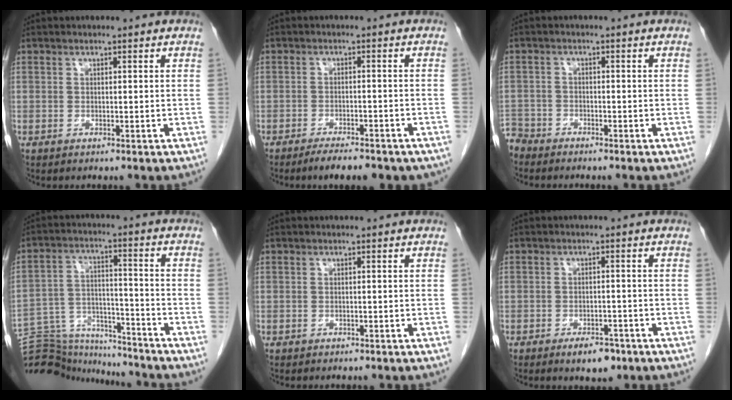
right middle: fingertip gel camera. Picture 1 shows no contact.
{"total": 7.2, "force": [-5.9, 2.0, 3.7], "torque": [-0.044, -0.003, -0.077]}
{"total": 3.9, "force": [-3.7, 1.3, -0.3], "torque": [0.004, -0.006, -0.077]}
{"total": 16.4, "force": [-15.8, 2.9, 2.9], "torque": [-0.063, 0.028, -0.249]}
{"total": 0.0}
{"total": 4.1, "force": [-2.7, 1.8, 2.4], "torque": [-0.034, 0.001, -0.033]}